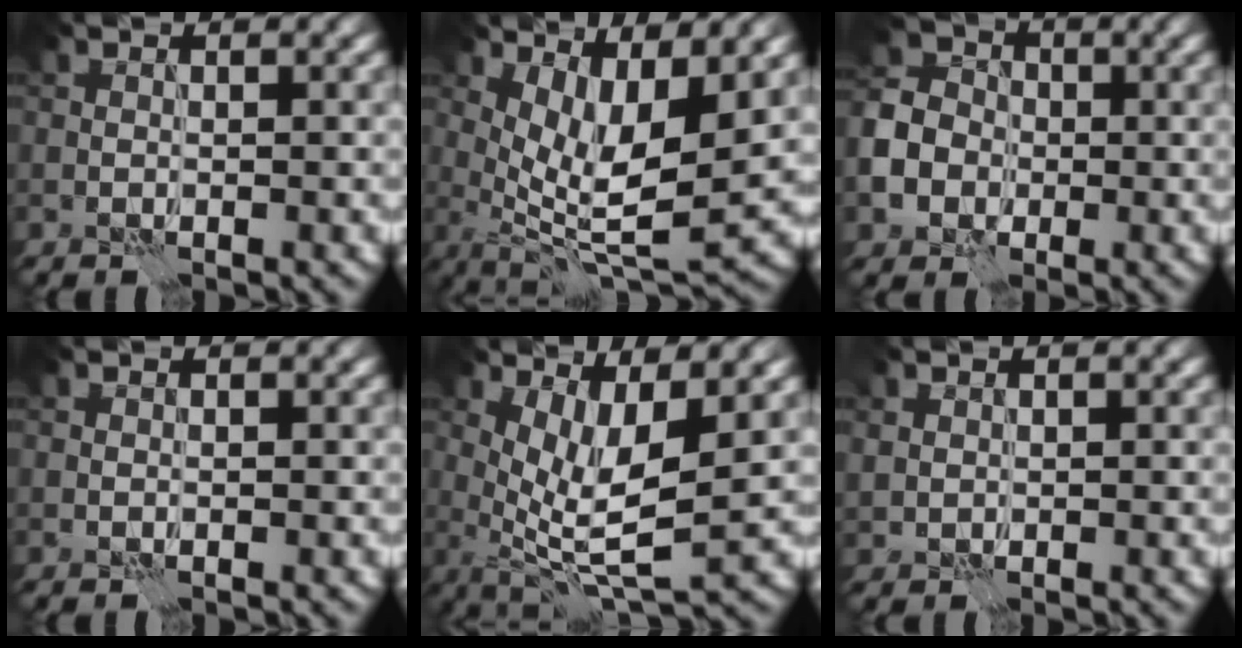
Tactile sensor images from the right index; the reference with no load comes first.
{"total": 7.6, "force": [2.1, 2.4, 6.9], "torque": [-0.126, -0.016, 0.046]}
{"total": 5.4, "force": [-1.4, 4.6, 2.5], "torque": [-0.061, 0.000, -0.035]}
{"total": 0.0}
{"total": 6.2, "force": [1.2, 1.9, 5.8], "torque": [-0.106, -0.014, 0.027]}
{"total": 0.9, "force": [0.6, 0.7, 0.1], "torque": [-0.003, 0.000, 0.014]}